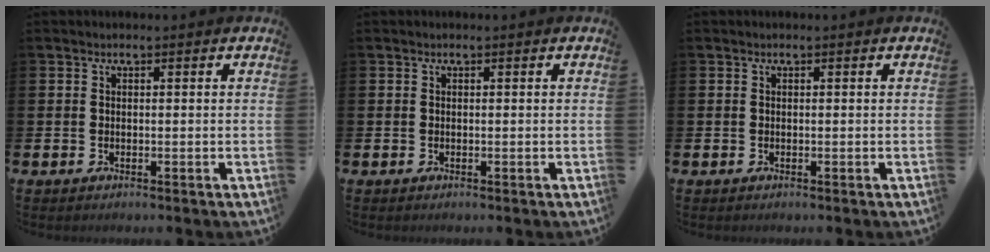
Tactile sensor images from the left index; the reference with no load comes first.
{"total": 0.0}
{"total": 0.0}